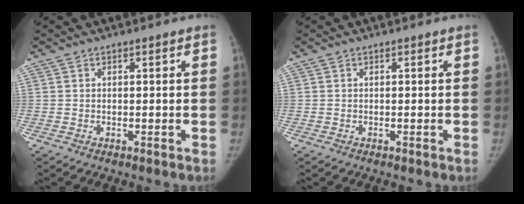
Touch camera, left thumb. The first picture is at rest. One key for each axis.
{"total": 0.0}